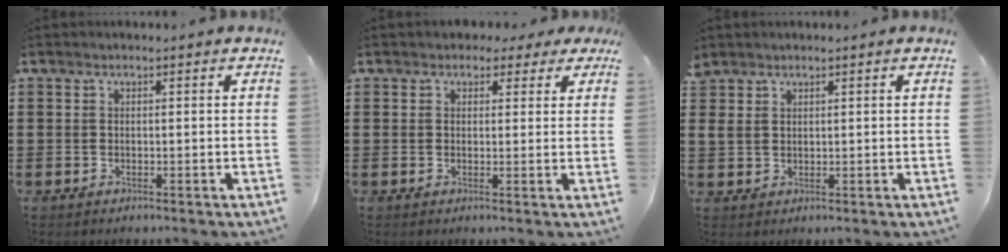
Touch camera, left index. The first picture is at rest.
{"total": 2.1, "force": [1.4, 1.5, 0.5], "torque": [-0.011, 0.008, 0.024]}
{"total": 2.0, "force": [1.4, 1.3, 0.4], "torque": [-0.014, 0.006, 0.028]}